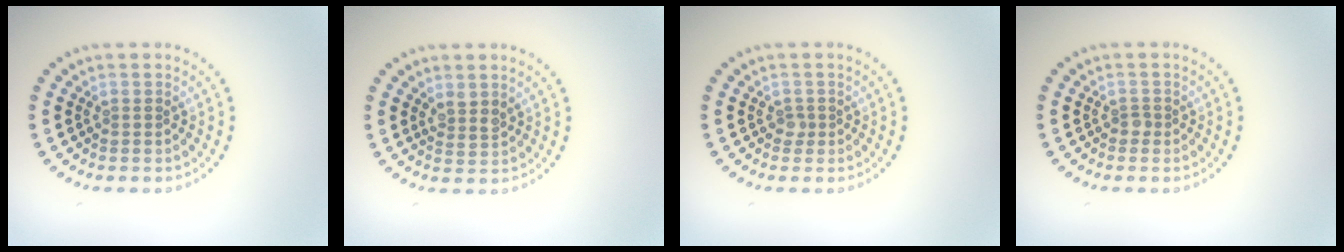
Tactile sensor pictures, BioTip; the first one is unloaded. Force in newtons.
{"total": 1.3, "press": 1.1, "slide": 0.8}
{"total": 0.9, "press": 0.6, "slide": 0.6}
{"total": 0.6, "press": 0.5, "slide": 0.4}